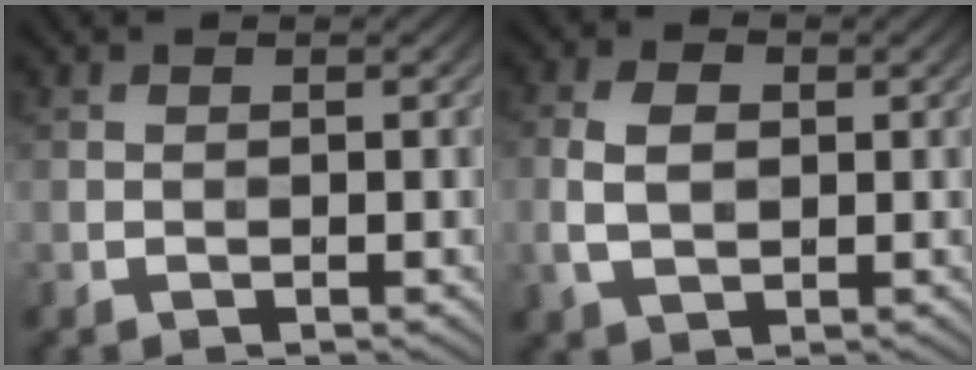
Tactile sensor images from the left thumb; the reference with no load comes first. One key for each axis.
{"total": 4.6, "fx": 0.2, "fy": 3.1, "fz": 3.3, "tx": -0.079, "ty": 0.000, "tz": 0.003}